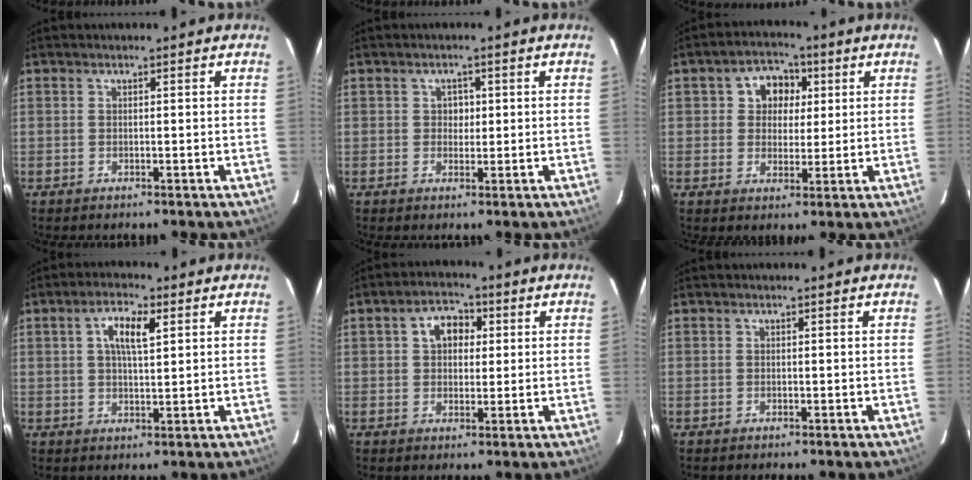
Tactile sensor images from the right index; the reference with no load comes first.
{"total": 1.9, "force": [0.2, 1.8, 0.5], "torque": [-0.004, 0.006, 0.002]}
{"total": 6.8, "force": [1.8, 5.9, 2.9], "torque": [-0.042, 0.023, 0.029]}
{"total": 5.6, "force": [2.1, 2.0, 4.9], "torque": [-0.087, 0.009, 0.038]}
{"total": 6.0, "force": [1.7, 4.4, 3.6], "torque": [-0.058, 0.024, 0.030]}
{"total": 0.0}